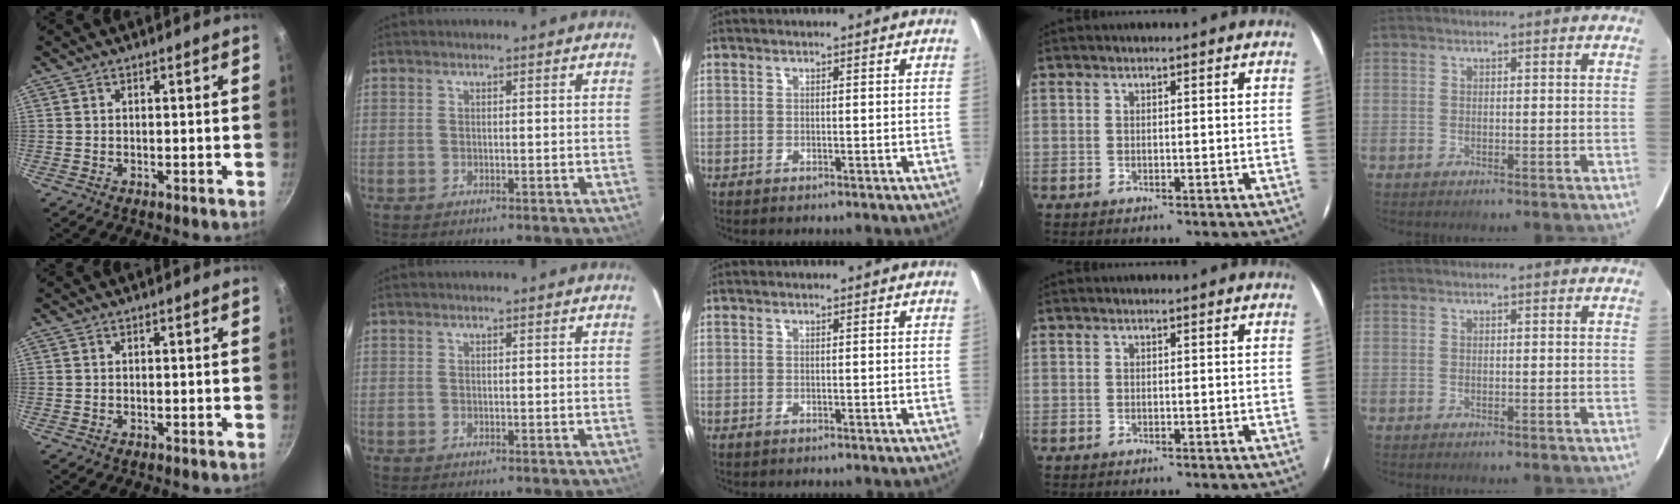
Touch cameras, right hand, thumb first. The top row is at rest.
{}